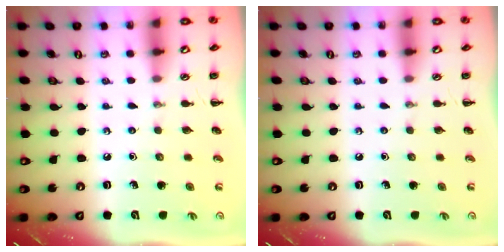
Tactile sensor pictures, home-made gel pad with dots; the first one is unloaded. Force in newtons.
{"total": 0.0}